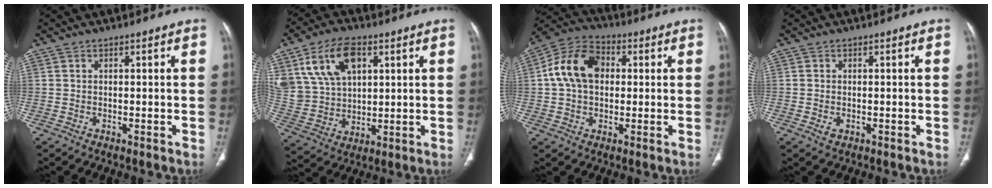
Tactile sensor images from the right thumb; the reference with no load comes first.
{"total": 16.4, "force": [7.3, 10.3, 10.4], "torque": [-0.191, -0.016, 0.154]}
{"total": 12.4, "force": [1.6, 8.8, 8.6], "torque": [-0.145, 0.025, 0.020]}
{"total": 1.4, "force": [-0.3, 0.9, 0.9], "torque": [-0.021, 0.002, -0.002]}